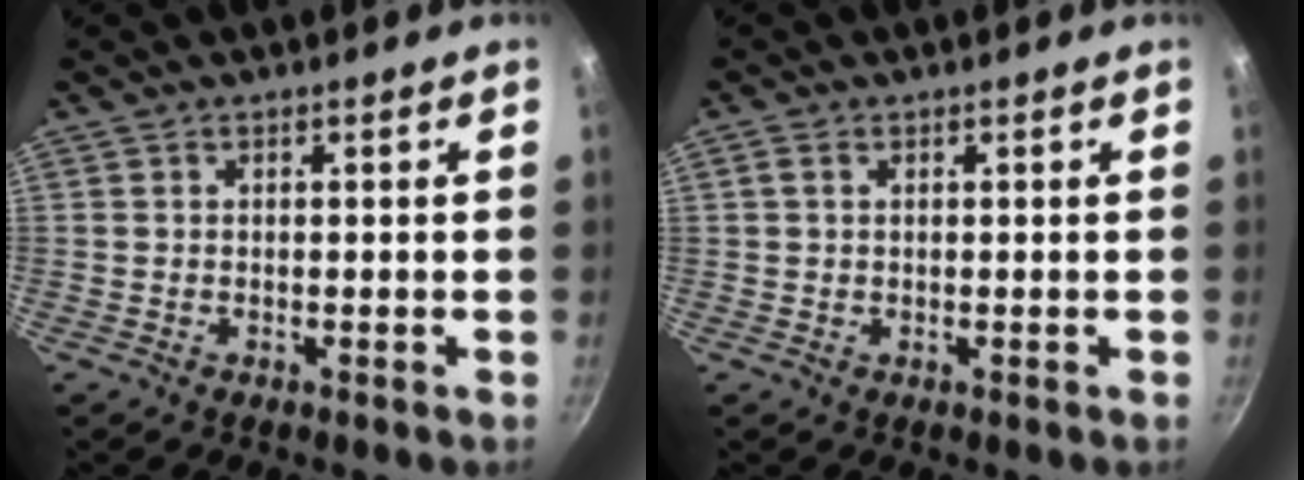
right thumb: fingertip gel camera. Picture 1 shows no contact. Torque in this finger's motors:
{"motor_torque": [-0.48, 0.22, -0.16, 0.56, 0.10]}